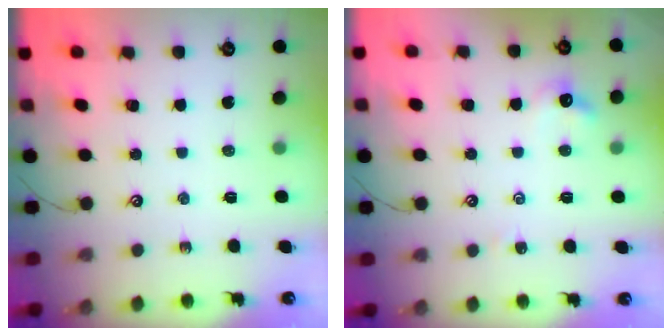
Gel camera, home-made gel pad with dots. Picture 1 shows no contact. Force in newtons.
{"total": 2.7, "press": 2.7, "slide": 0.5}